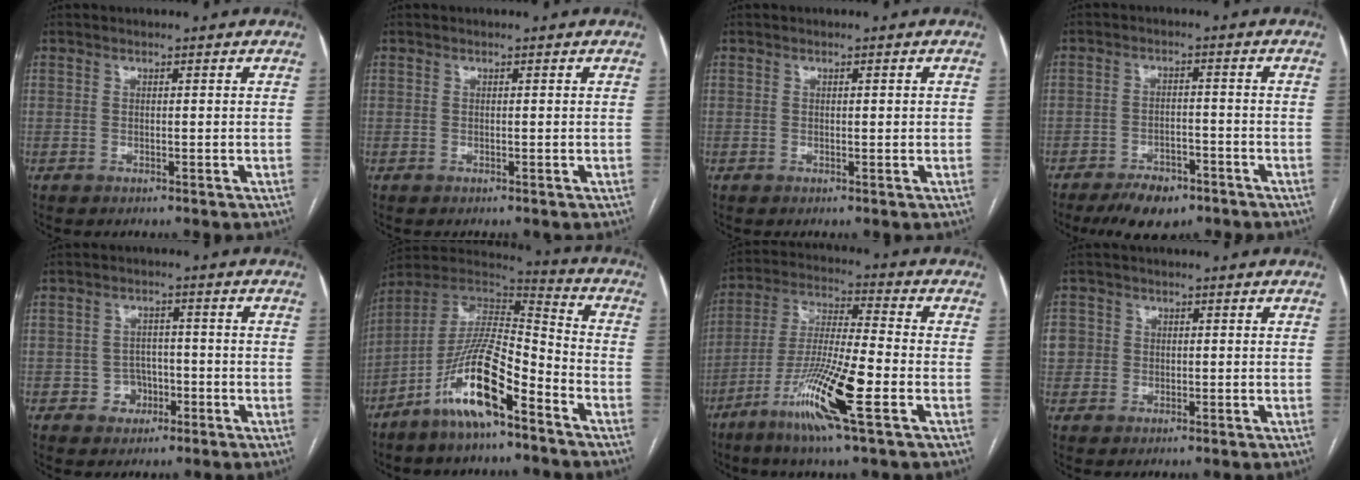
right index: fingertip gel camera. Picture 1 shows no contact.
{"total": 0.0}
{"total": 0.8, "force": [0.1, 0.2, 0.8], "torque": [-0.012, 0.000, 0.002]}
{"total": 7.3, "force": [-5.3, 3.3, 3.8], "torque": [-0.064, -0.002, -0.086]}
{"total": 3.8, "force": [-1.5, 3.4, 0.9], "torque": [-0.002, 0.014, -0.019]}
{"total": 15.0, "force": [-8.8, 3.0, 11.8], "torque": [-0.226, 0.004, -0.159]}
{"total": 14.8, "force": [-6.5, 0.3, 13.3], "torque": [-0.265, -0.020, -0.123]}
{"total": 4.5, "force": [0.3, 4.4, 0.8], "torque": [-0.014, 0.015, 0.006]}